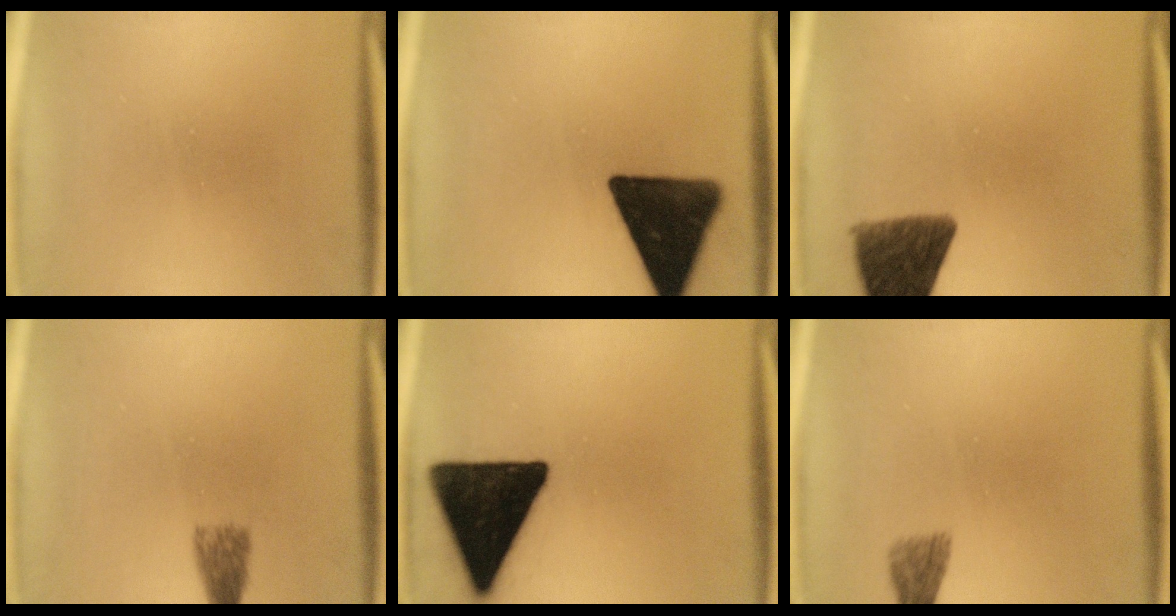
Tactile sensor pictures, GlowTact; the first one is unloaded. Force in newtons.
{"total": 16.8}
{"total": 10.6}
{"total": 2.7}
{"total": 19.3}
{"total": 1.9}